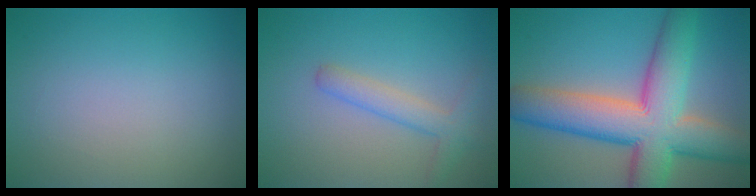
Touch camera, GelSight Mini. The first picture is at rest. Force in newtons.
{"total": 2.7, "press": 2.7, "slide": 0.1}
{"total": 11.8, "press": 11.8, "slide": 0.5}